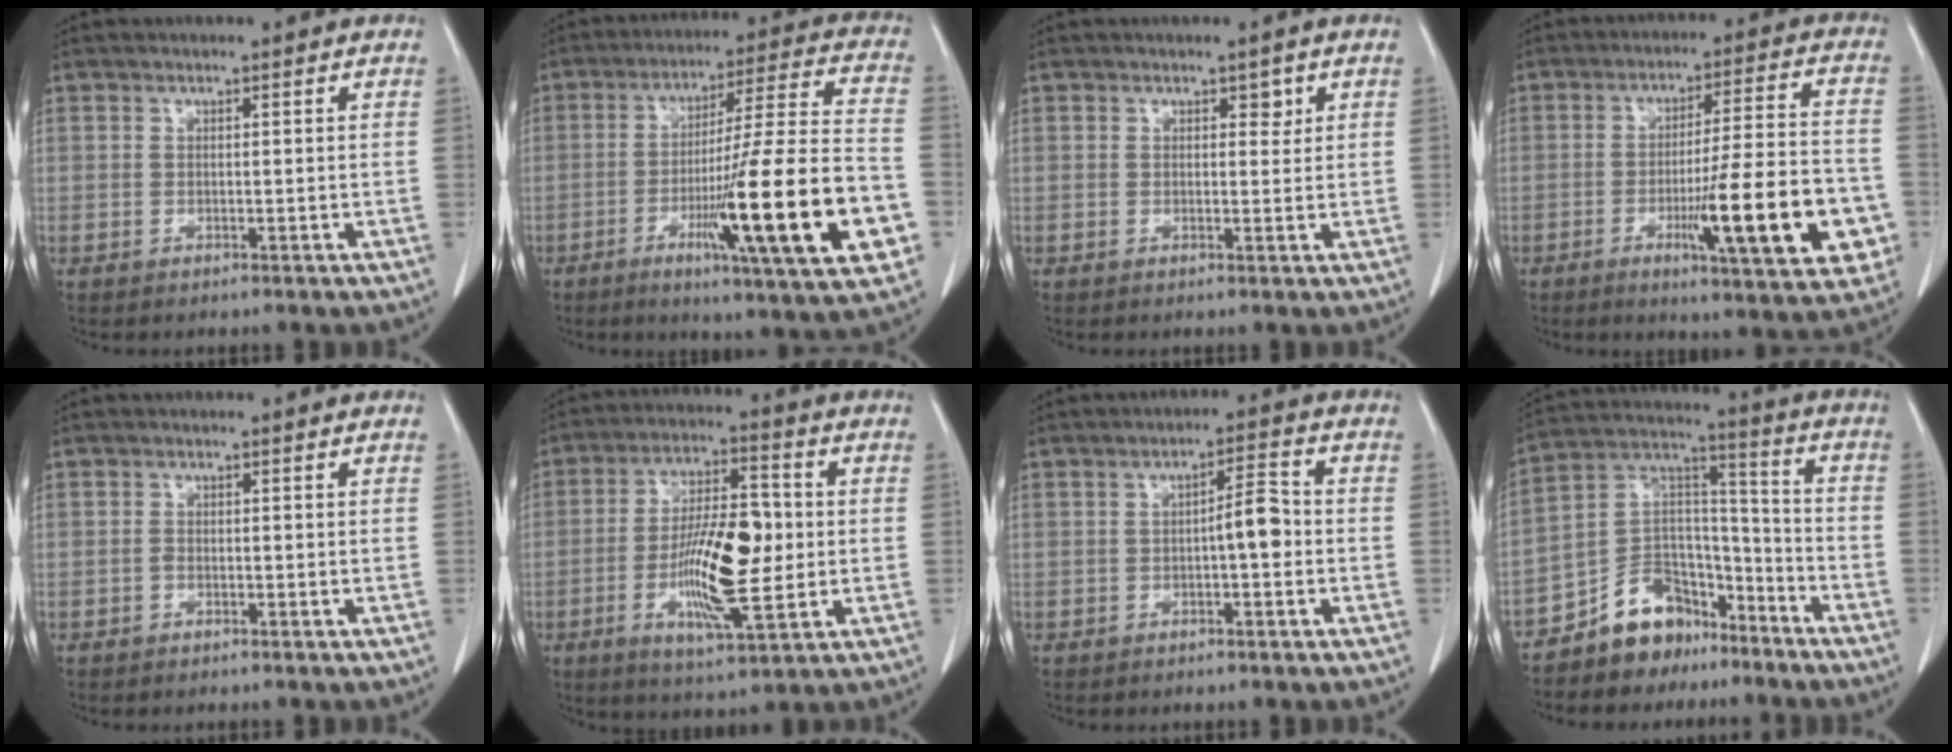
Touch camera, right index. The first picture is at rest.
{"total": 22.1, "force": [-6.9, 0.3, 21.0], "torque": [-0.301, -0.014, -0.106]}
{"total": 1.5, "force": [0.8, 0.9, 0.9], "torque": [-0.008, -0.003, 0.011]}
{"total": 16.6, "force": [-5.3, 1.9, 15.7], "torque": [-0.209, -0.001, -0.070]}
{"total": 0.6, "force": [-0.3, 0.3, 0.4], "torque": [-0.007, 0.002, -0.007]}
{"total": 13.8, "force": [-1.8, 3.6, 13.2], "torque": [-0.242, 0.001, -0.031]}
{"total": 4.3, "force": [-0.7, 0.9, 4.2], "torque": [-0.061, 0.013, -0.011]}
{"total": 11.6, "force": [-8.7, 6.8, 3.7], "torque": [-0.075, 0.058, -0.155]}